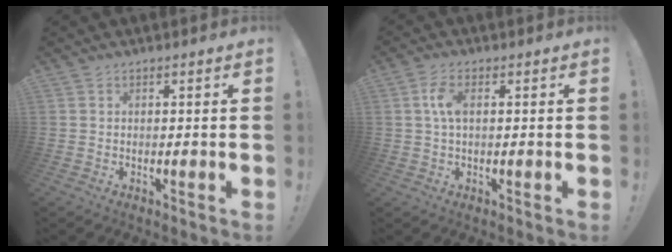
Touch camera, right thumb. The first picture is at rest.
{"total": 5.2, "force": [0.7, 2.4, 4.5], "torque": [-0.087, 0.005, 0.010]}